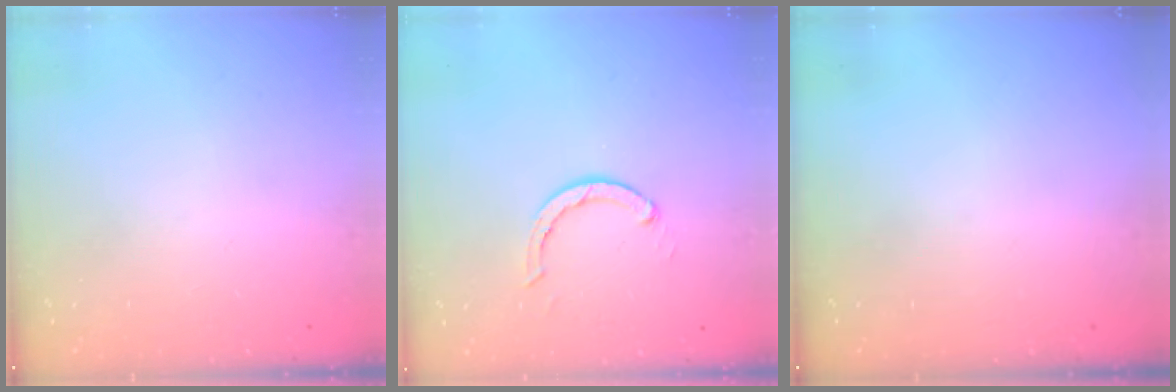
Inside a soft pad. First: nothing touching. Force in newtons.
{"total": 2.9, "press": 2.9, "slide": 0.5}
{"total": 0.0}